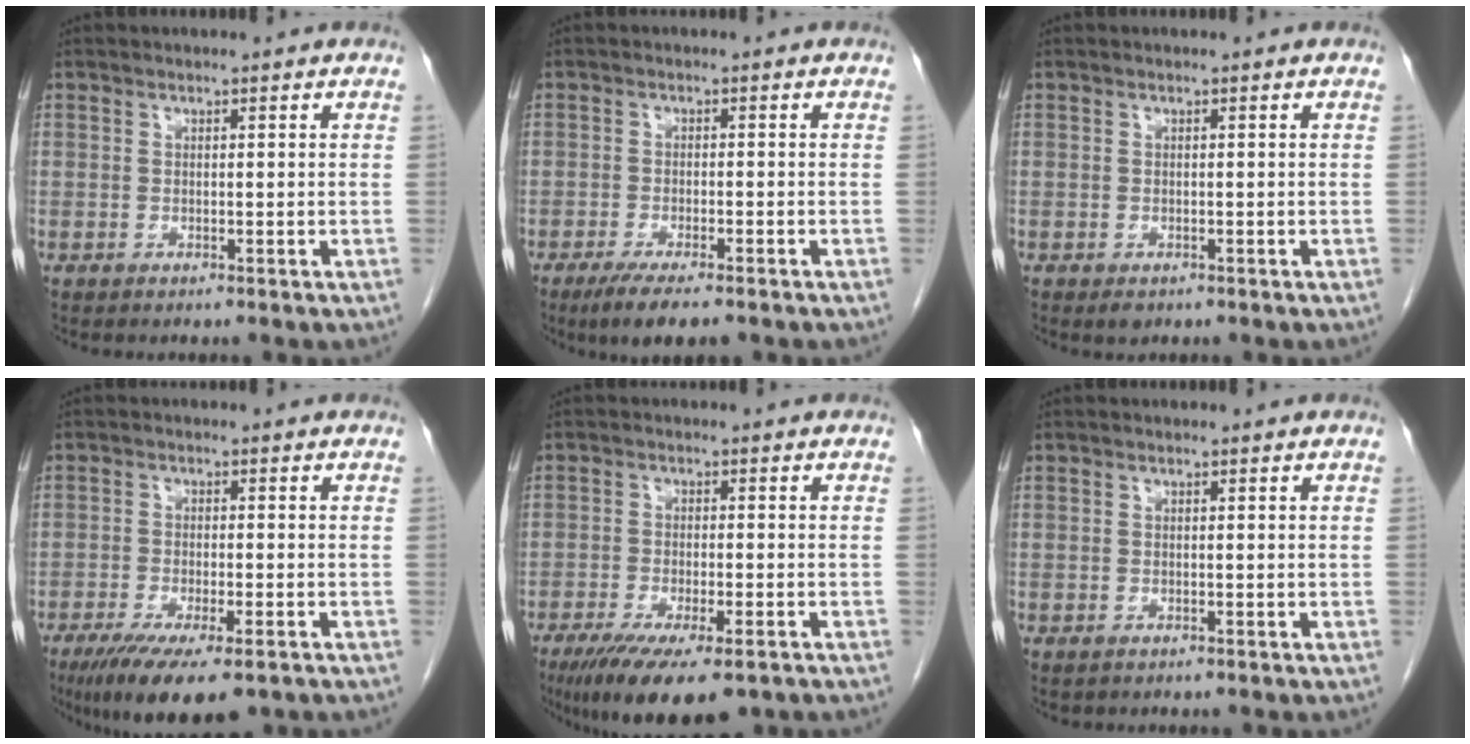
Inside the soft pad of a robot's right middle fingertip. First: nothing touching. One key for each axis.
{"total": 6.1, "fx": -4.4, "fy": 1.0, "fz": 4.1, "tx": -0.068, "ty": -0.016, "tz": -0.067}
{"total": 1.1, "fx": -0.6, "fy": 0.7, "fz": 0.6, "tx": -0.007, "ty": 0.000, "tz": -0.003}
{"total": 10.5, "fx": -7.0, "fy": 2.5, "fz": 7.4, "tx": -0.116, "ty": -0.023, "tz": -0.108}
{"total": 12.0, "fx": -8.1, "fy": 3.0, "fz": 8.2, "tx": -0.134, "ty": -0.025, "tz": -0.124}
{"total": 0.0}